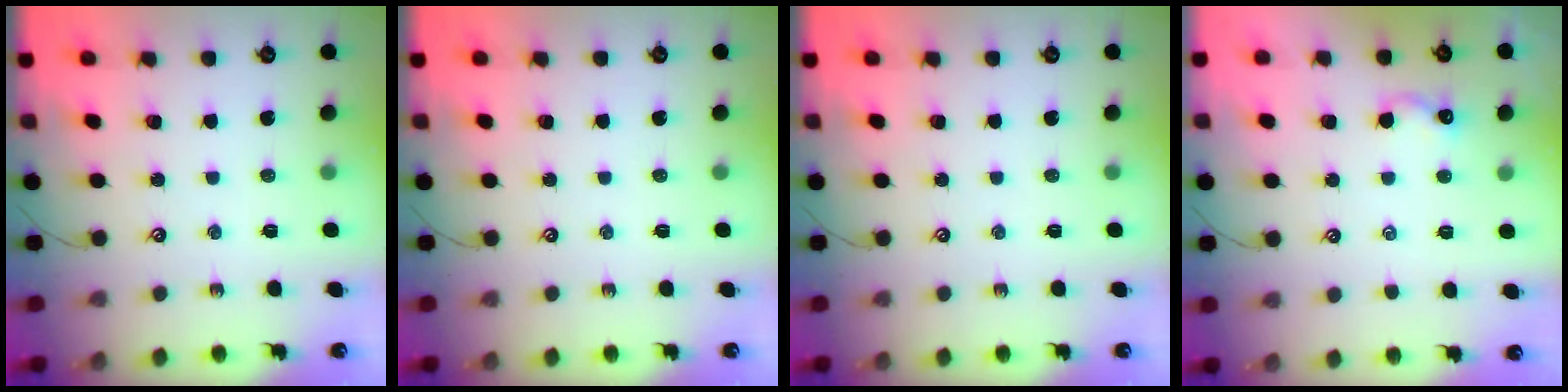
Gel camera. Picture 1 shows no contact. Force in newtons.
{"total": 0.0}
{"total": 0.0}
{"total": 2.1, "press": 2.1, "slide": 0.4}